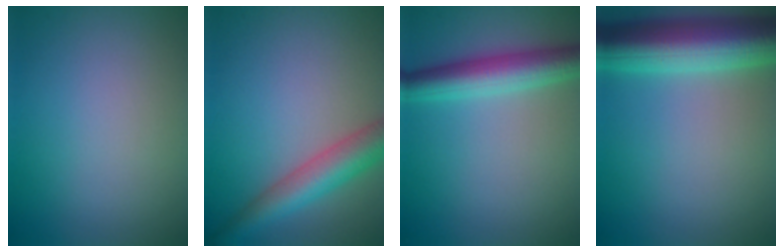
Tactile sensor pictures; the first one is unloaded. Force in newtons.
{"total": 5.3, "press": 5.3, "slide": 0.1}
{"total": 4.9, "press": 4.9, "slide": 0.0}
{"total": 9.5, "press": 9.5, "slide": 0.1}